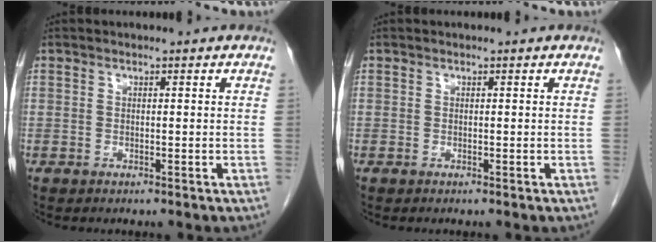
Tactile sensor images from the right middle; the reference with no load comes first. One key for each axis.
{"total": 0.0}